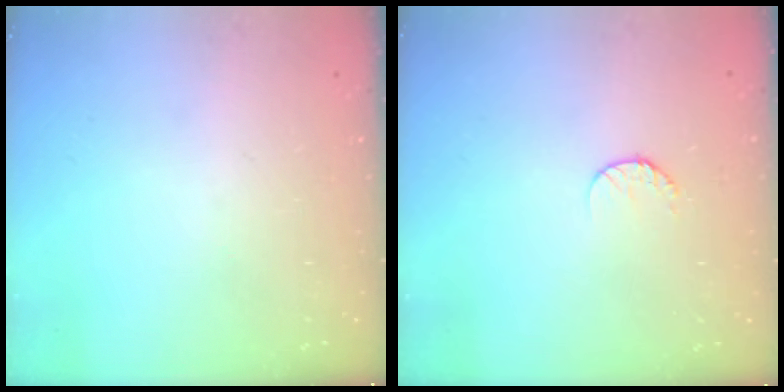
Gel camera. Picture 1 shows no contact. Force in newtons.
{"total": 6.0, "press": 6.0, "slide": 0.6}